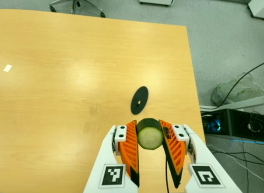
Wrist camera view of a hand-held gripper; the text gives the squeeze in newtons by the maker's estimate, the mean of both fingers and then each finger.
{"total": 10.2, "left": 10.0, "right": 10.4}